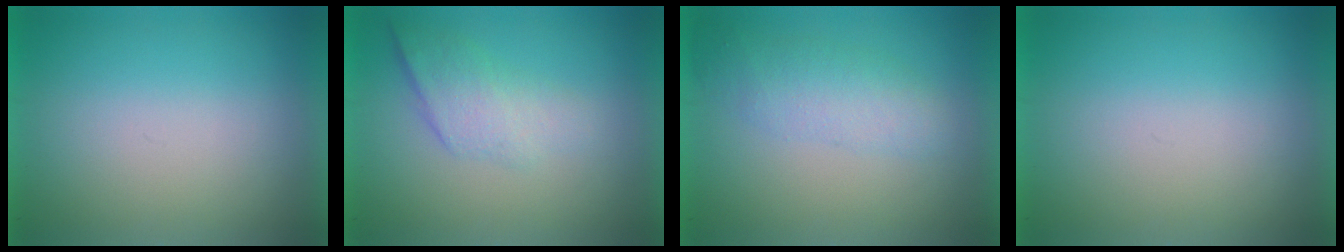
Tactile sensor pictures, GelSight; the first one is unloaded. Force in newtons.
{"total": 2.2}
{"total": 2.1}
{"total": 0.0}